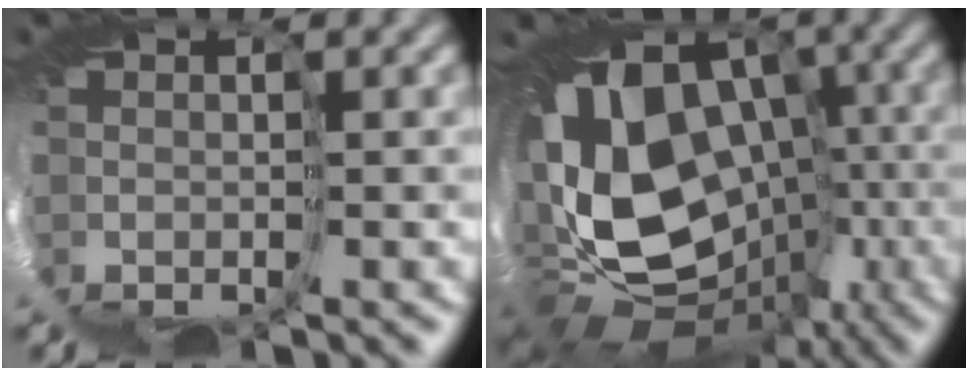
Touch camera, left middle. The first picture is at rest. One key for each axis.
{"total": 14.4, "fx": 0.0, "fy": 10.3, "fz": 10.0, "tx": -0.171, "ty": 0.002, "tz": 0.006}